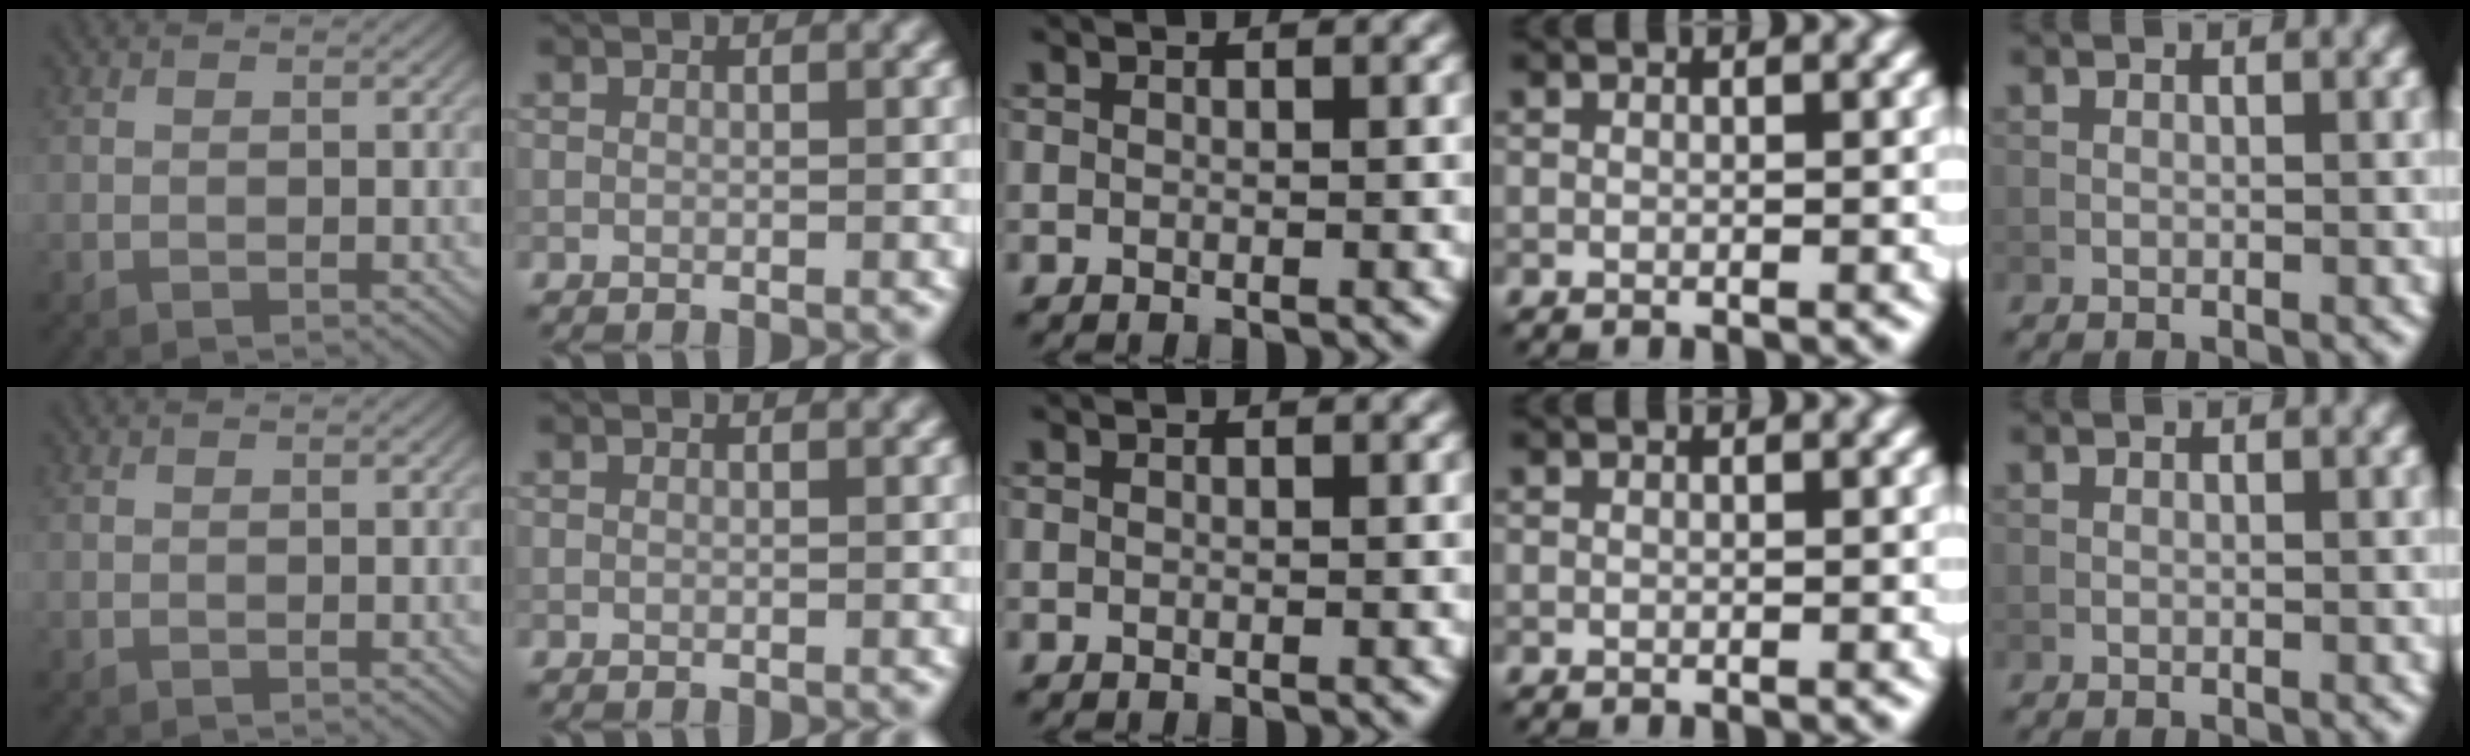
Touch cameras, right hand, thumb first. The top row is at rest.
{}